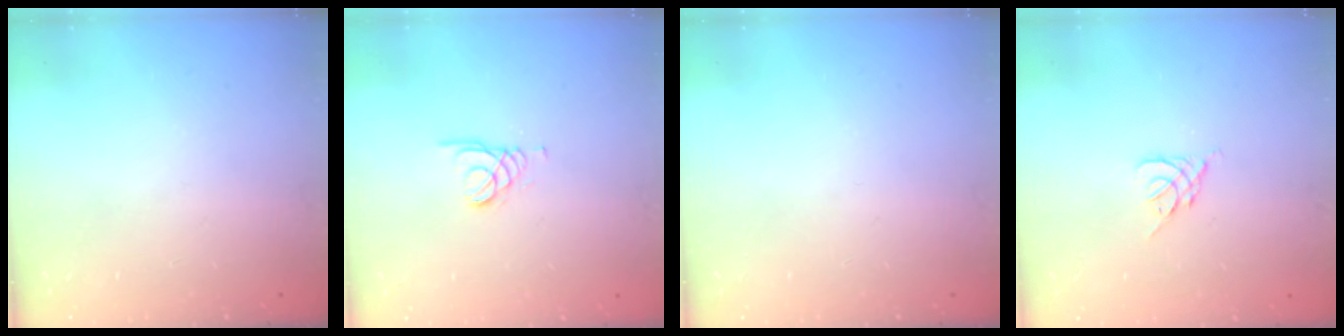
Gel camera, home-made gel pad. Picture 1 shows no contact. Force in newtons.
{"total": 1.5, "press": 1.5, "slide": 0.1}
{"total": 0.0}
{"total": 2.6, "press": 2.5, "slide": 0.7}